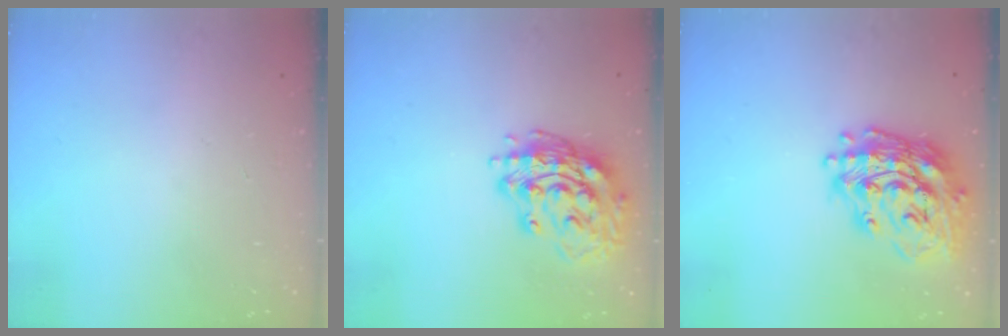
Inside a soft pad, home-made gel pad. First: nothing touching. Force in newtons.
{"total": 16.3, "press": 16.1, "slide": 2.8}
{"total": 19.7, "press": 19.5, "slide": 2.7}